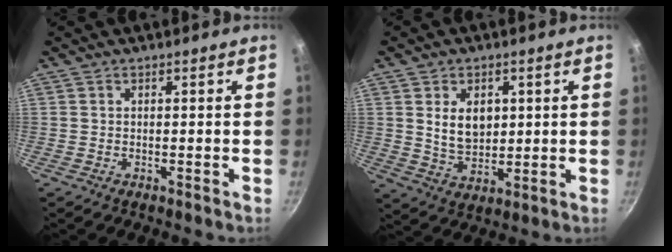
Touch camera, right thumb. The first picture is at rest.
{"total": 7.7, "force": [1.9, 5.4, 5.3], "torque": [-0.068, -0.019, 0.042]}